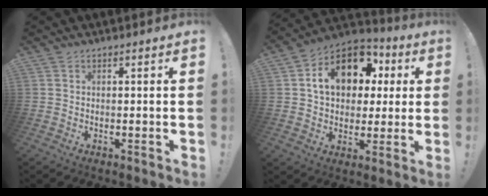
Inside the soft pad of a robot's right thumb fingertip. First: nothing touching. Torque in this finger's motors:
{"motor_torque": [2.19, 2.36, 1.08, 0.17, 0.54]}